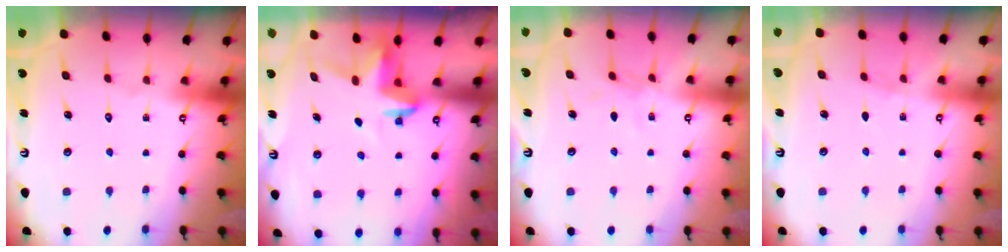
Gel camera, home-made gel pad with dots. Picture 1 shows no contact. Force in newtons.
{"total": 3.8, "press": 3.8, "slide": 0.3}
{"total": 4.3, "press": 4.2, "slide": 0.5}
{"total": 3.6, "press": 3.6, "slide": 0.4}